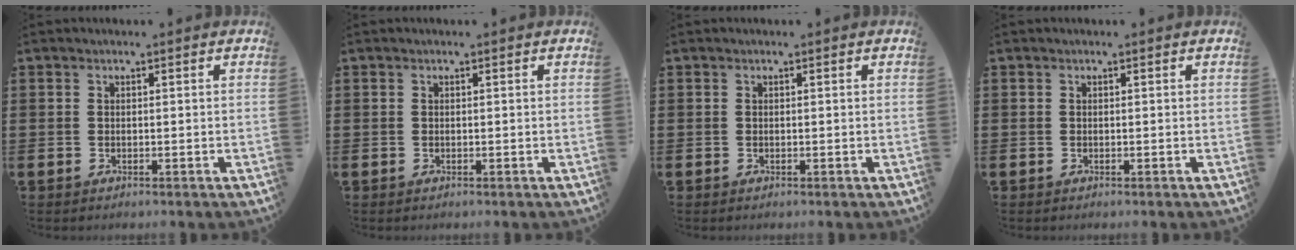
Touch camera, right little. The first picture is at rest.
{"total": 0.0}
{"total": 0.0}
{"total": 0.0}